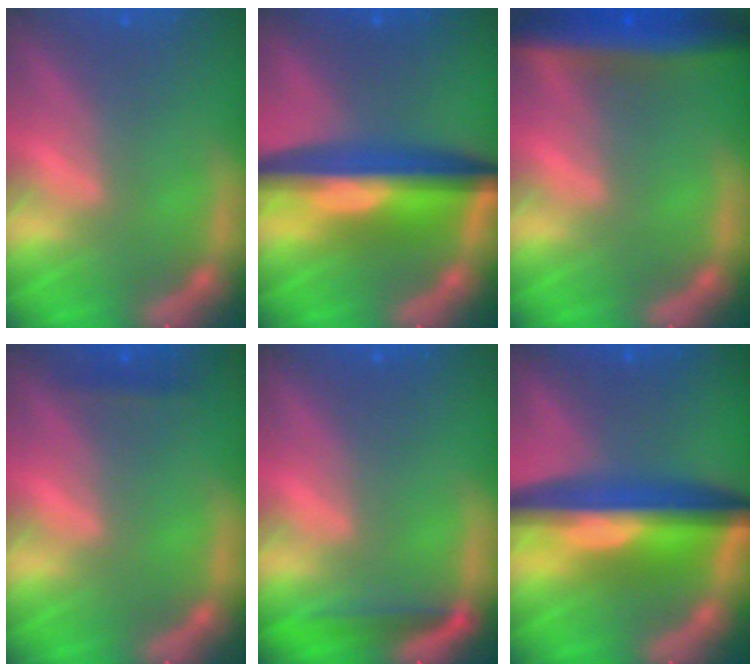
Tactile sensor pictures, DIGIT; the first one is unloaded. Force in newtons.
{"total": 9.6}
{"total": 7.0}
{"total": 0.9}
{"total": 2.5}
{"total": 10.0}